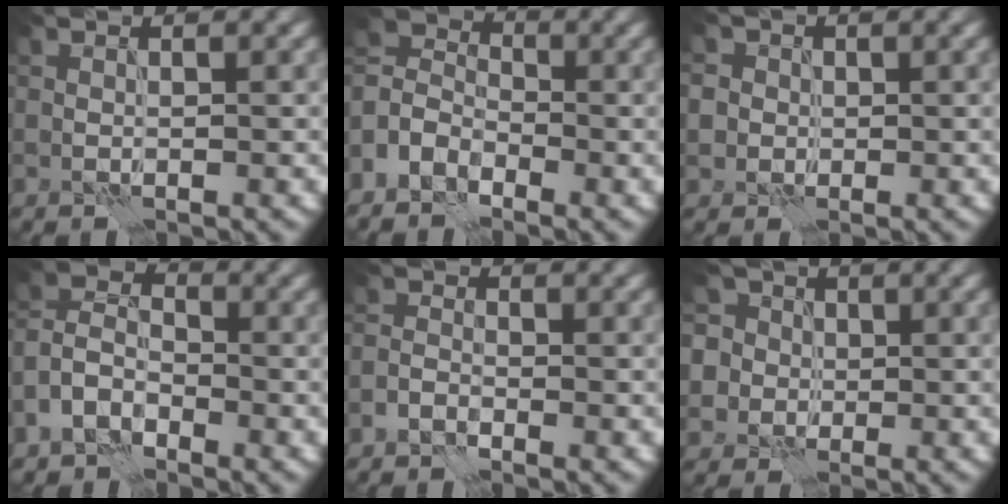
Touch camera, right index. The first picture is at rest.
{"total": 4.7, "force": [-3.3, 3.0, 1.5], "torque": [-0.043, 0.003, -0.076]}
{"total": 2.5, "force": [0.4, 2.5, 0.3], "torque": [-0.006, 0.009, -0.003]}
{"total": 4.1, "force": [-3.0, 2.5, 1.4], "torque": [-0.030, 0.007, -0.068]}
{"total": 1.6, "force": [-1.4, 0.8, 0.0], "torque": [0.000, -0.001, -0.027]}
{"total": 8.4, "force": [3.6, 7.0, 3.0], "torque": [-0.058, 0.021, 0.033]}